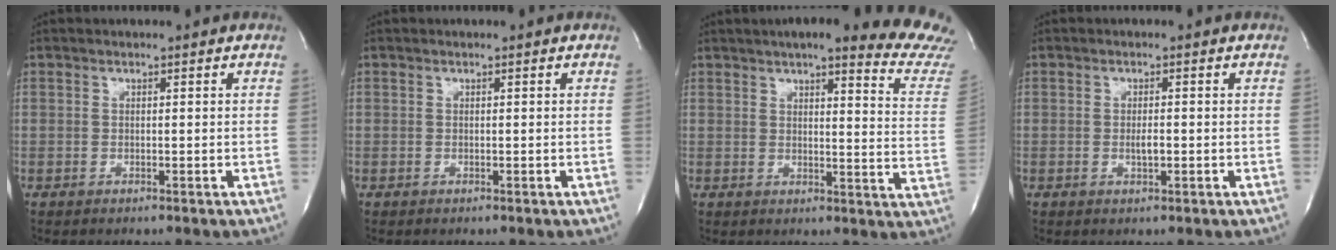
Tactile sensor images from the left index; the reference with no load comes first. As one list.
[{"total": 0.0}, {"total": 20.4, "force": [18.5, 1.1, 8.5], "torque": [-0.099, -0.073, 0.197]}, {"total": 1.6, "force": [-0.4, 0.4, 1.5], "torque": [-0.030, -0.001, -0.005]}]